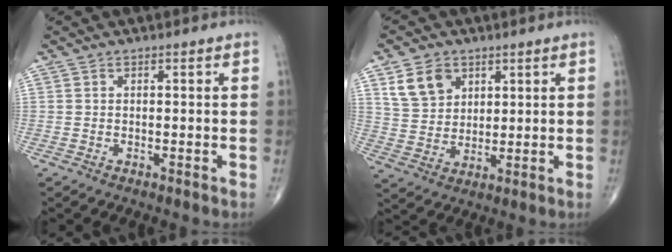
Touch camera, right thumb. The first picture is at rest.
{"total": 8.3, "force": [4.0, 6.1, 3.9], "torque": [-0.051, -0.017, 0.082]}